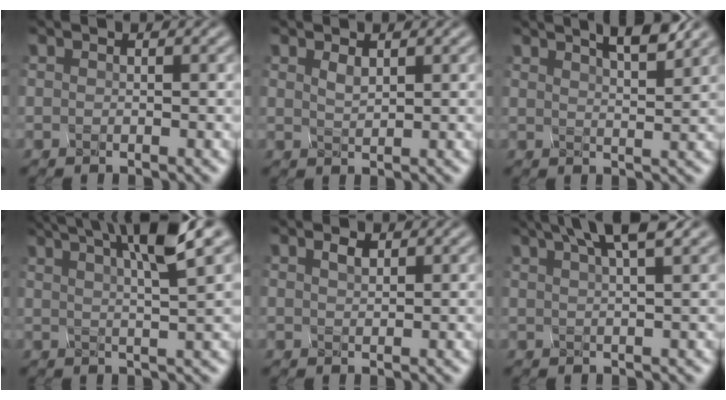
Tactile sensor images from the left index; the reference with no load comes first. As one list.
[{"total": 0.9, "force": [0.3, -0.4, -0.7], "torque": [-0.007, 0.000, 0.026]}, {"total": 3.9, "force": [3.2, 0.4, 2.2], "torque": [-0.017, 0.017, 0.043]}, {"total": 6.8, "force": [3.9, 0.6, 5.6], "torque": [-0.075, 0.023, 0.075]}, {"total": 1.0, "force": [0.2, -0.5, -0.9], "torque": [0.000, 0.000, 0.023]}, {"total": 4.1, "force": [3.1, 0.1, 2.7], "torque": [-0.035, 0.016, 0.057]}]